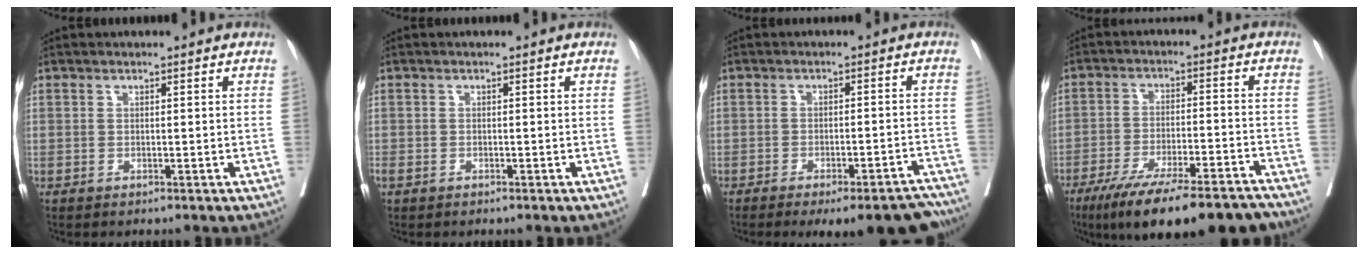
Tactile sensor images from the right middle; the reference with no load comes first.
{"total": 0.8, "force": [-0.5, 0.2, 0.6], "torque": [-0.023, 0.002, -0.009]}
{"total": 14.7, "force": [-13.0, 2.5, 6.3], "torque": [-0.038, 0.012, -0.158]}
{"total": 18.9, "force": [-15.3, 3.0, 10.6], "torque": [-0.136, -0.009, -0.231]}